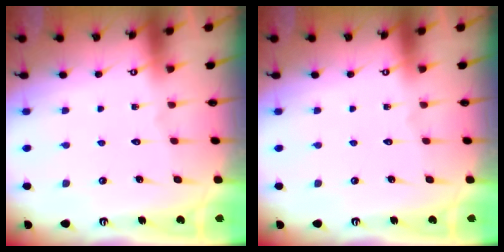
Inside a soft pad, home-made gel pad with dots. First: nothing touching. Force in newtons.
{"total": 0.0}